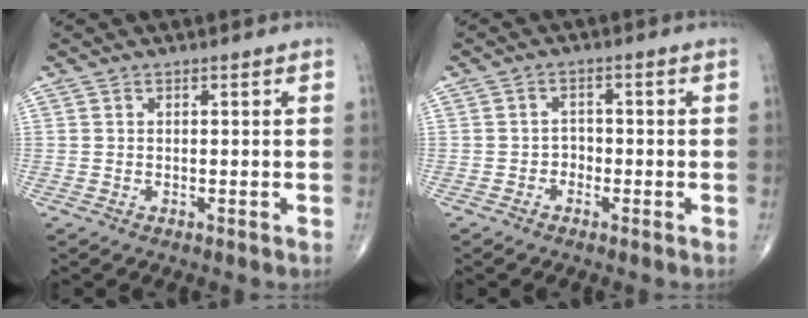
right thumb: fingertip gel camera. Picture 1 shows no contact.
{"total": 1.9, "force": [-1.0, 1.6, 0.5], "torque": [0.007, 0.011, -0.024]}